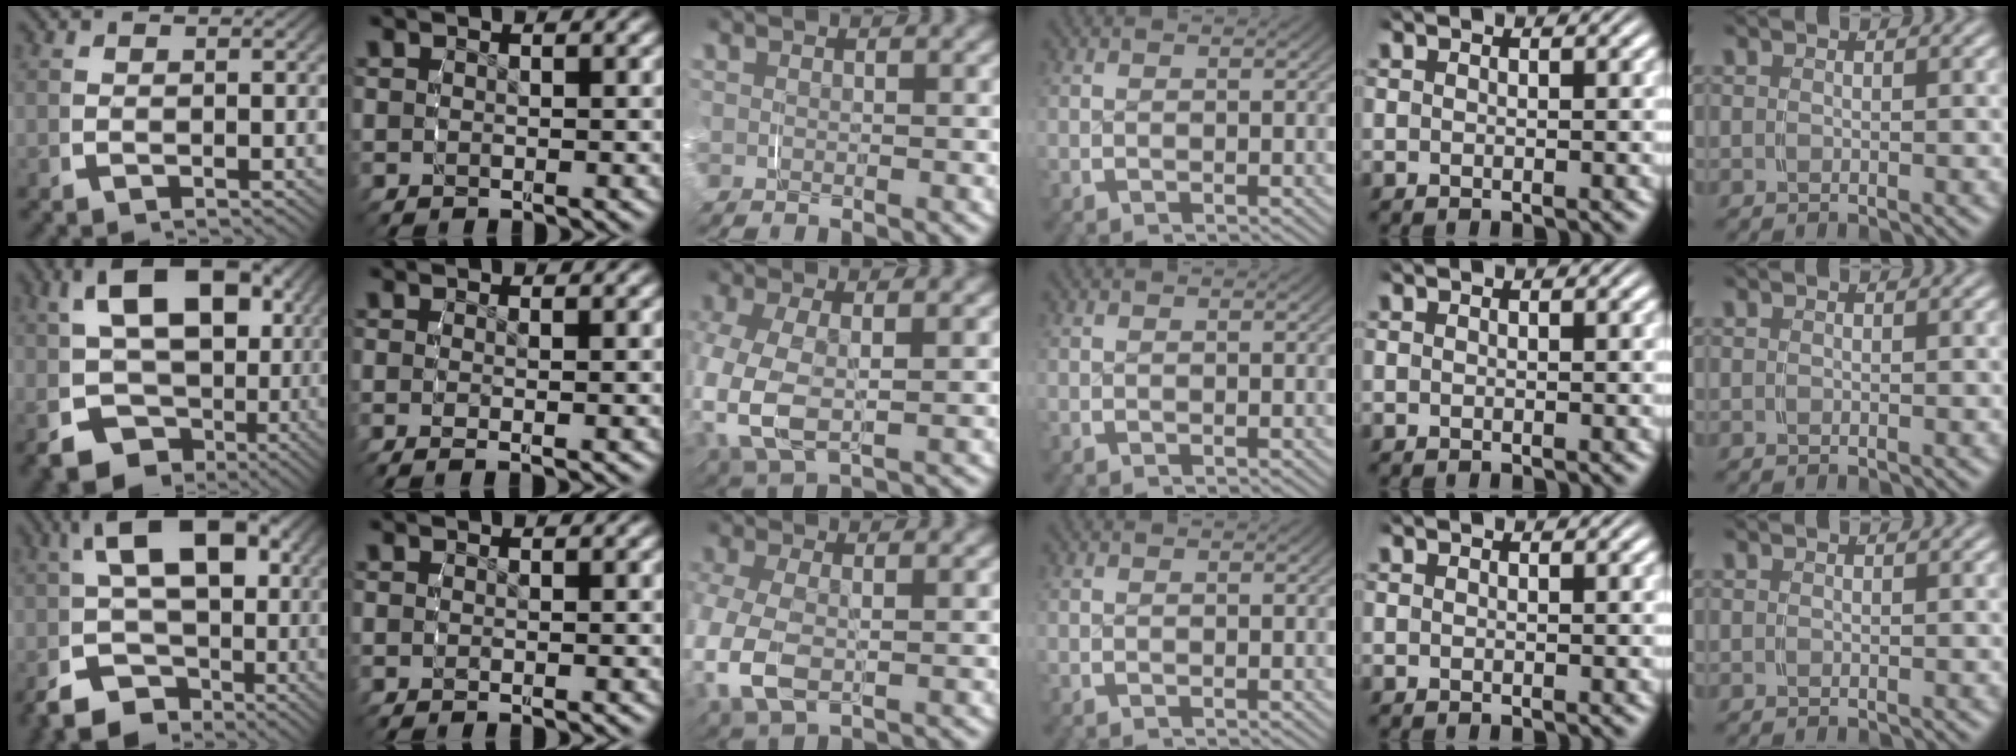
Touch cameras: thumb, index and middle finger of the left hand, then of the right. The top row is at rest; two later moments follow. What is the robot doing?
{"motion": "grasp_and_lifting", "object": "shorts"}